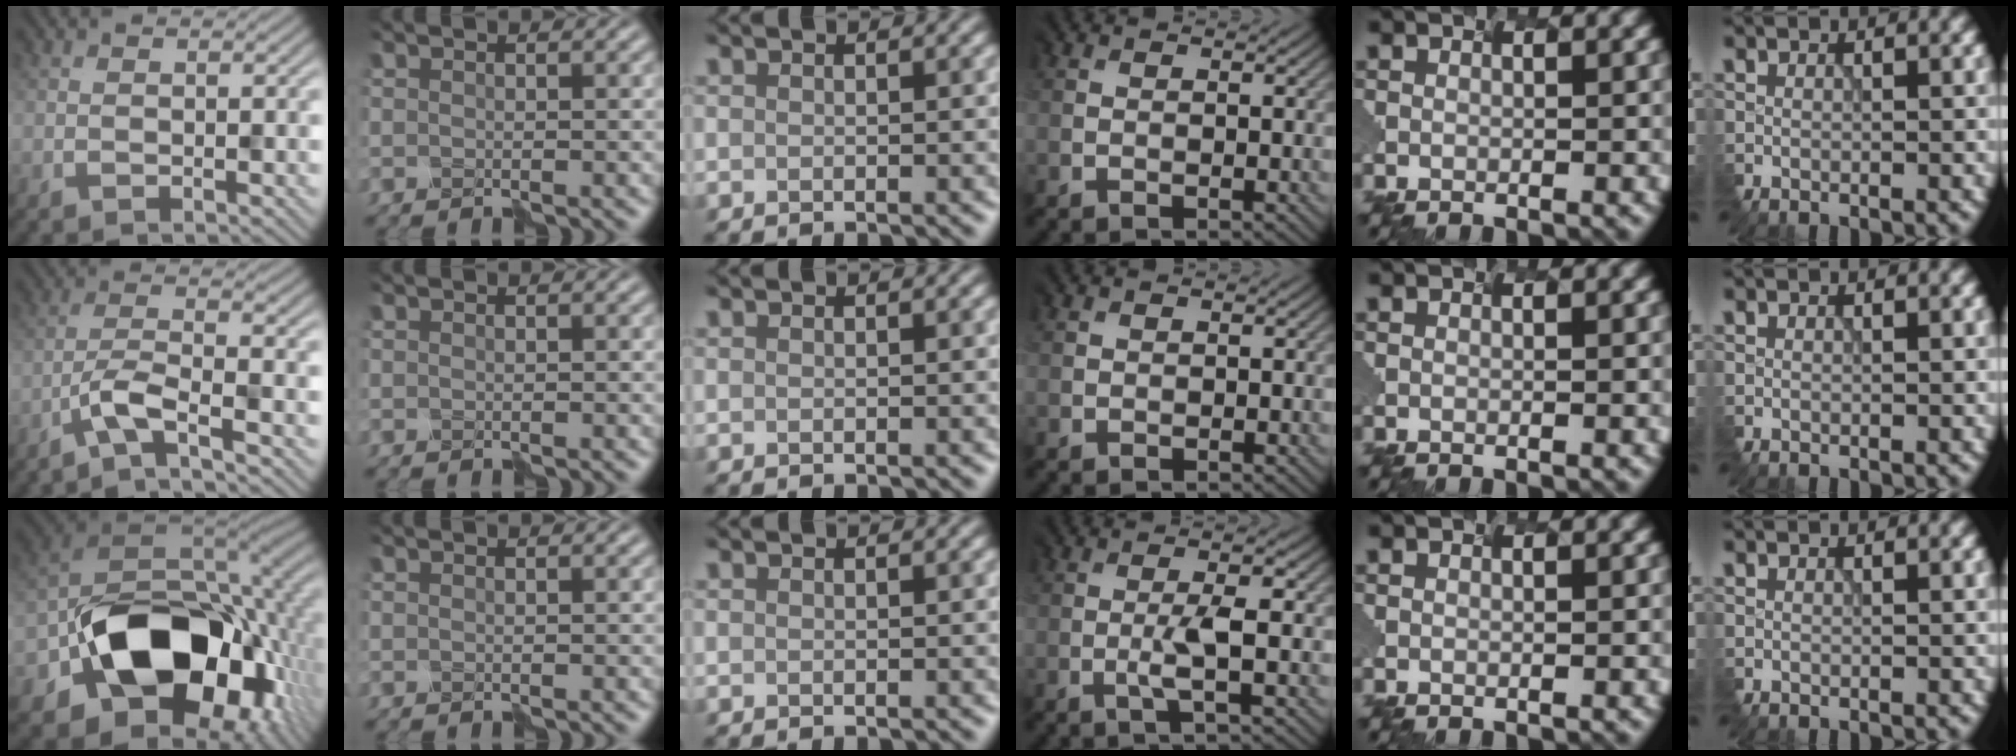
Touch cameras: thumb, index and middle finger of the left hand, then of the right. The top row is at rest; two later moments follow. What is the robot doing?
{"motion": "disassemble", "object": "velcro strap"}